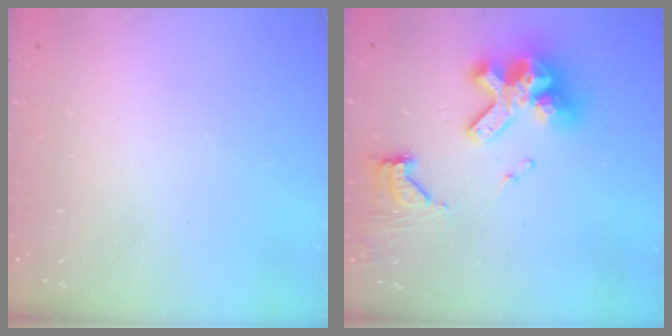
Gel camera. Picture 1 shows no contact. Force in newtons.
{"total": 15.6, "press": 15.6, "slide": 0.8}